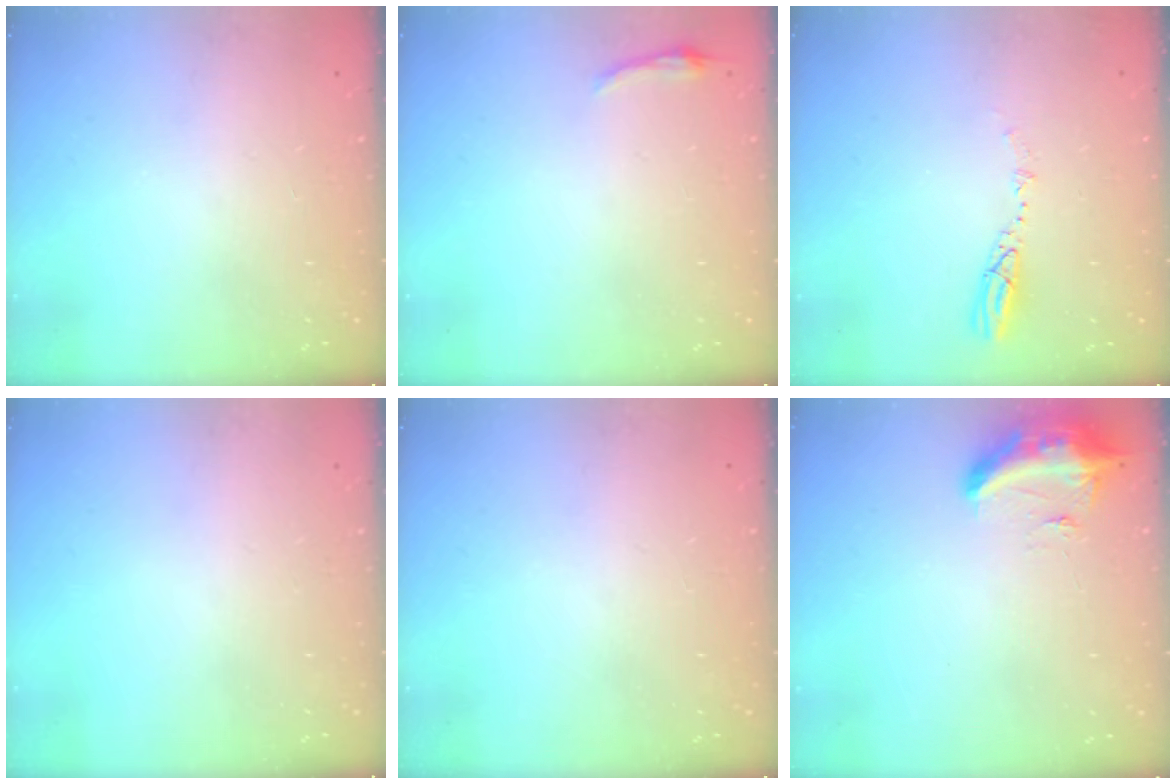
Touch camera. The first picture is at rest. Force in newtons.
{"total": 4.7, "press": 4.6, "slide": 0.9}
{"total": 5.5, "press": 5.4, "slide": 0.5}
{"total": 0.0}
{"total": 0.0}
{"total": 9.6, "press": 9.4, "slide": 1.9}